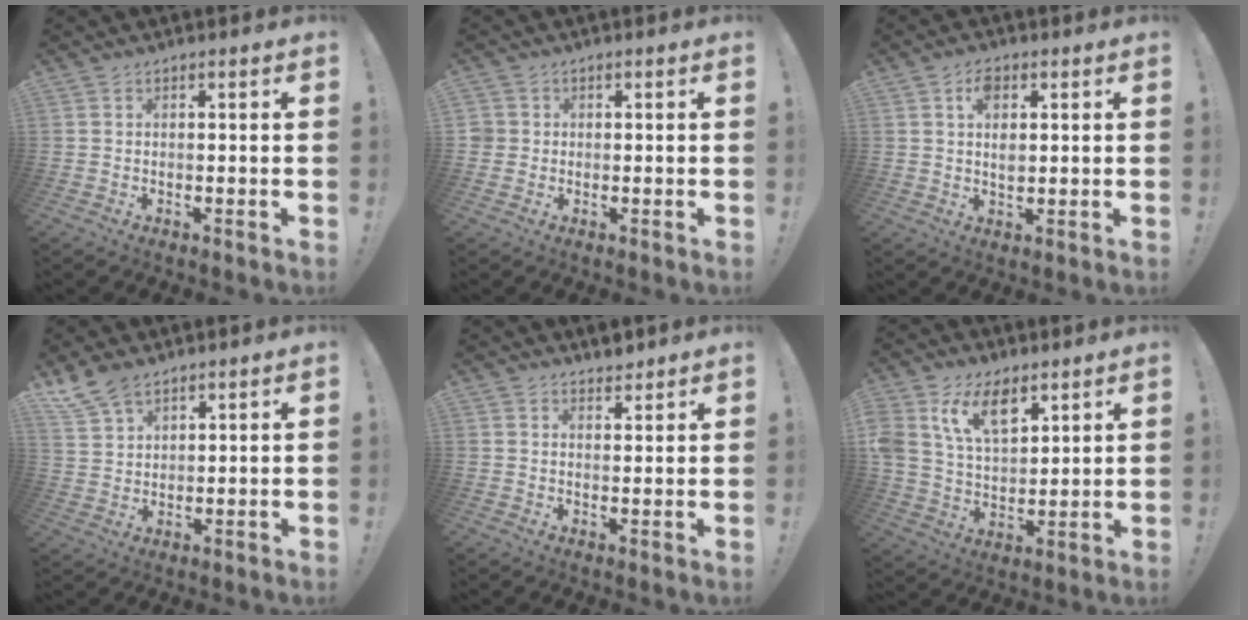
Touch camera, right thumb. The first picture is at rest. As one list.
[{"total": 2.0, "force": [0.1, 2.0, 0.4], "torque": [-0.006, 0.004, 0.002]}, {"total": 5.2, "force": [1.7, 2.9, 3.9], "torque": [-0.058, 0.000, 0.027]}, {"total": 8.1, "force": [6.4, 3.9, 3.2], "torque": [-0.067, -0.032, 0.127]}, {"total": 3.1, "force": [2.8, 1.1, 0.6], "torque": [0.011, -0.023, 0.049]}, {"total": 14.2, "force": [8.2, 8.1, 8.2], "torque": [-0.171, -0.038, 0.153]}]